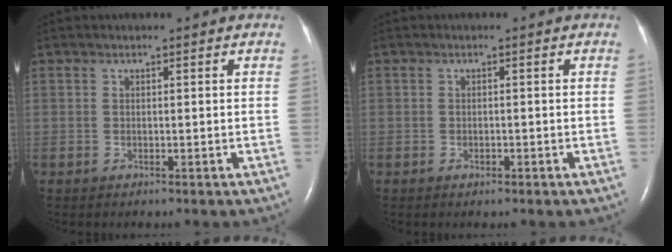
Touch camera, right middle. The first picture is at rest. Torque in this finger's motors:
{"motor_torque": [-0.23, 0.23, 0.00, -0.01]}